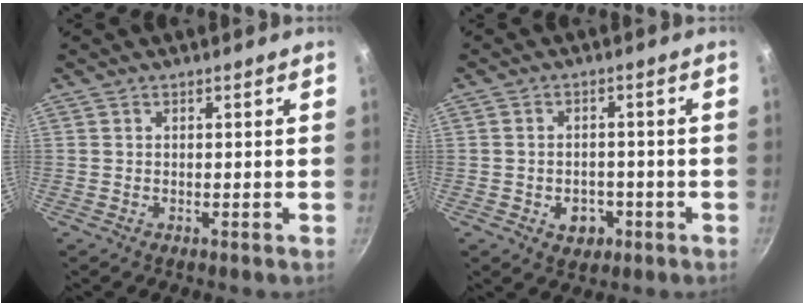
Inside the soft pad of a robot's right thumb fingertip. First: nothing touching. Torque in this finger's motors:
{"motor_torque": [-0.27, 0.19, 0.14, 0.29, 0.00]}